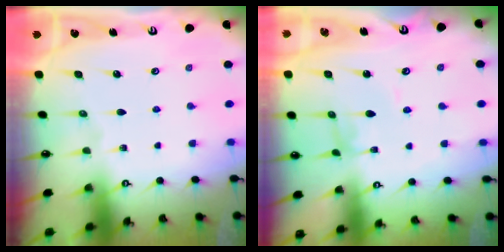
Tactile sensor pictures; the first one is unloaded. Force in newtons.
{"total": 2.8, "press": 2.8, "slide": 0.1}